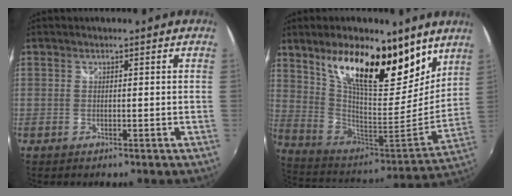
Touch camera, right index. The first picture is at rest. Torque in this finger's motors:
{"motor_torque": [1.13, 1.01, 1.05, 0.21]}